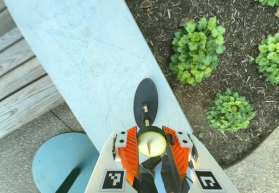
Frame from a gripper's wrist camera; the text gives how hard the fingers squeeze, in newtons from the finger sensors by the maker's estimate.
{"total": 13.1, "left": 13.1, "right": 13.2}